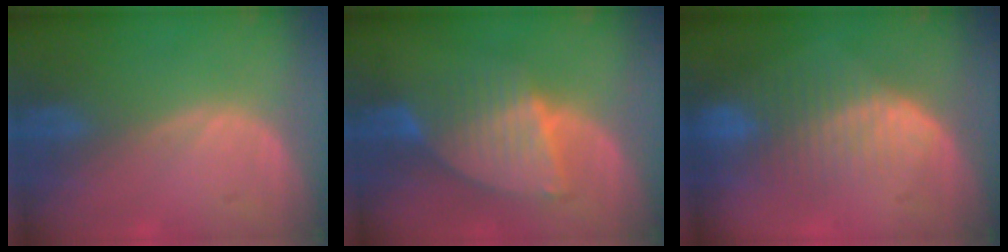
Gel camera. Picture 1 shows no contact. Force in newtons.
{"total": 7.0, "press": 6.8, "slide": 1.6}
{"total": 8.5, "press": 7.2, "slide": 4.5}